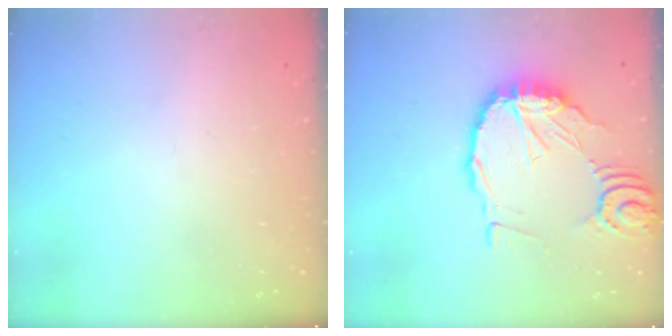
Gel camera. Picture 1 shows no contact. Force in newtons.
{"total": 14.7, "press": 14.6, "slide": 1.6}